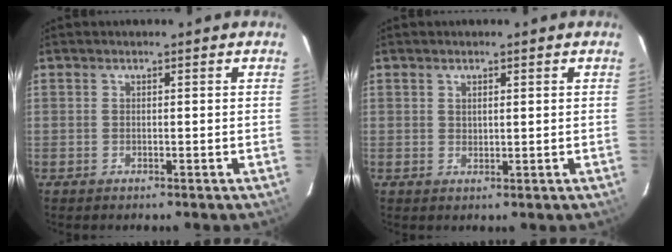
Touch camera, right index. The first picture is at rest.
{"total": 1.2, "force": [0.7, 0.7, 0.7], "torque": [-0.011, 0.001, 0.014]}